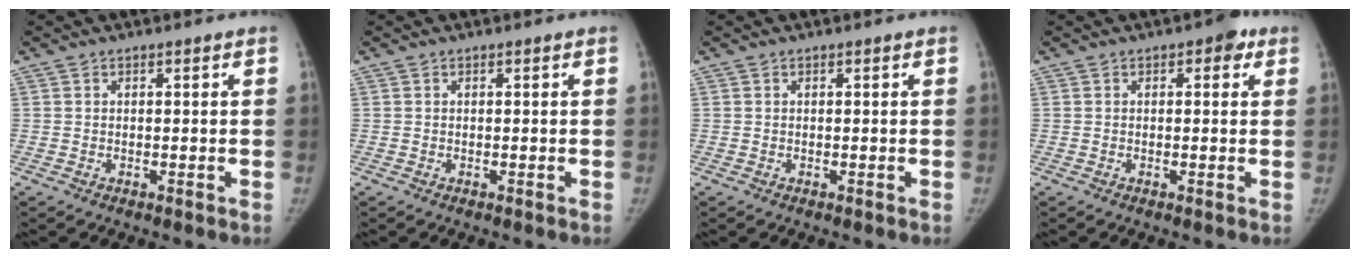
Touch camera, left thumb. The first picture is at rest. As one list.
[{"total": 0.0}, {"total": 0.0}, {"total": 3.0, "force": [1.3, 1.6, 2.2], "torque": [-0.011, 0.002, 0.008]}]